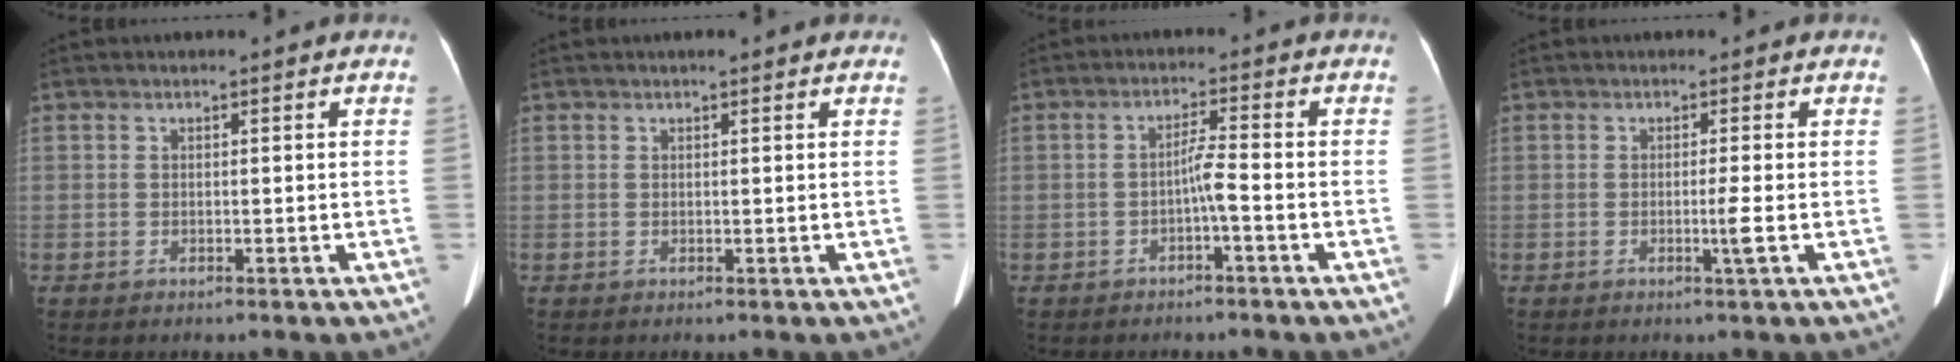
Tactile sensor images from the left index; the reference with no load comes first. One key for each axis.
{"total": 1.6, "fx": 1.3, "fy": 0.4, "fz": 1.0, "tx": -0.011, "ty": 0.012, "tz": 0.016}
{"total": 3.0, "fx": -1.2, "fy": -0.2, "fz": 2.7, "tx": -0.049, "ty": 0.006, "tz": -0.023}
{"total": 1.9, "fx": -0.6, "fy": -0.7, "fz": 1.7, "tx": -0.031, "ty": -0.005, "tz": -0.011}